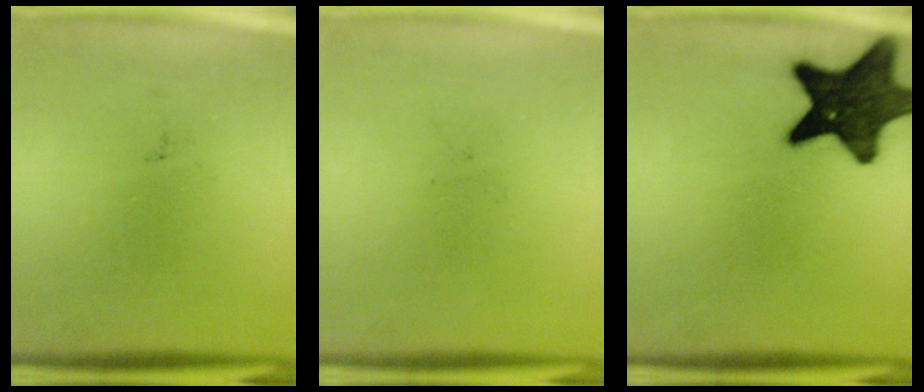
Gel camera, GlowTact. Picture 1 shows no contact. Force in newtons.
{"total": 0.0}
{"total": 15.8}